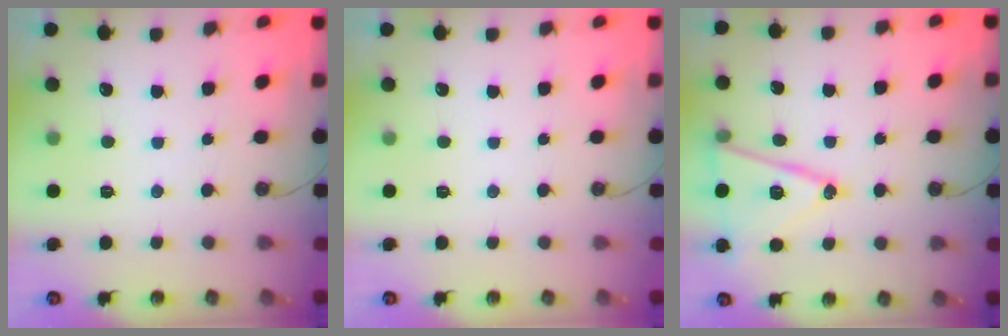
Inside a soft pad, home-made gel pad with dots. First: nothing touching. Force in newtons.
{"total": 0.0}
{"total": 15.8, "press": 15.4, "slide": 3.5}